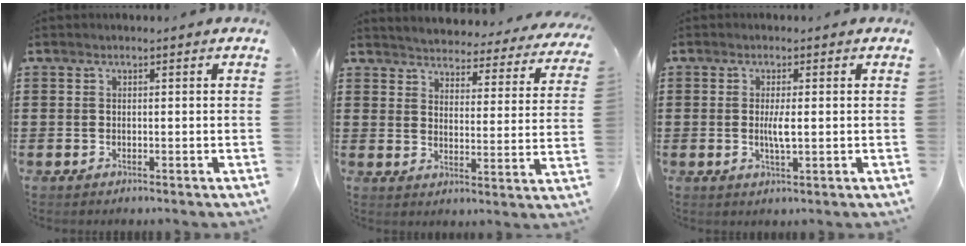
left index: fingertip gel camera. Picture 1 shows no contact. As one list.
[{"total": 3.6, "force": [3.6, -0.3, -0.1], "torque": [-0.023, -0.037, 0.056]}, {"total": 2.9, "force": [0.1, 0.5, 2.9], "torque": [-0.055, -0.003, 0.001]}]